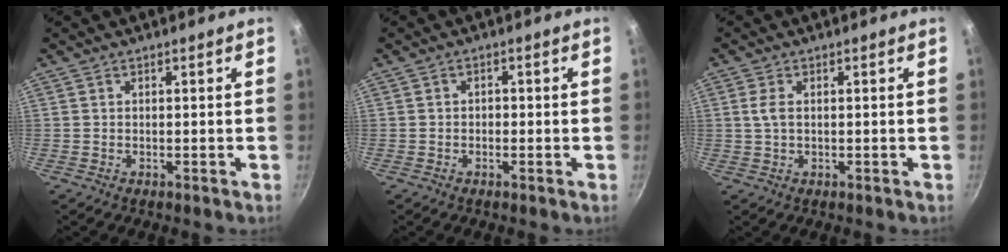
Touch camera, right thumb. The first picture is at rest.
{"total": 1.1, "force": [-0.5, 0.9, 0.4], "torque": [-0.005, 0.004, -0.009]}
{"total": 2.6, "force": [0.4, 1.5, 2.1], "torque": [-0.044, 0.002, 0.006]}